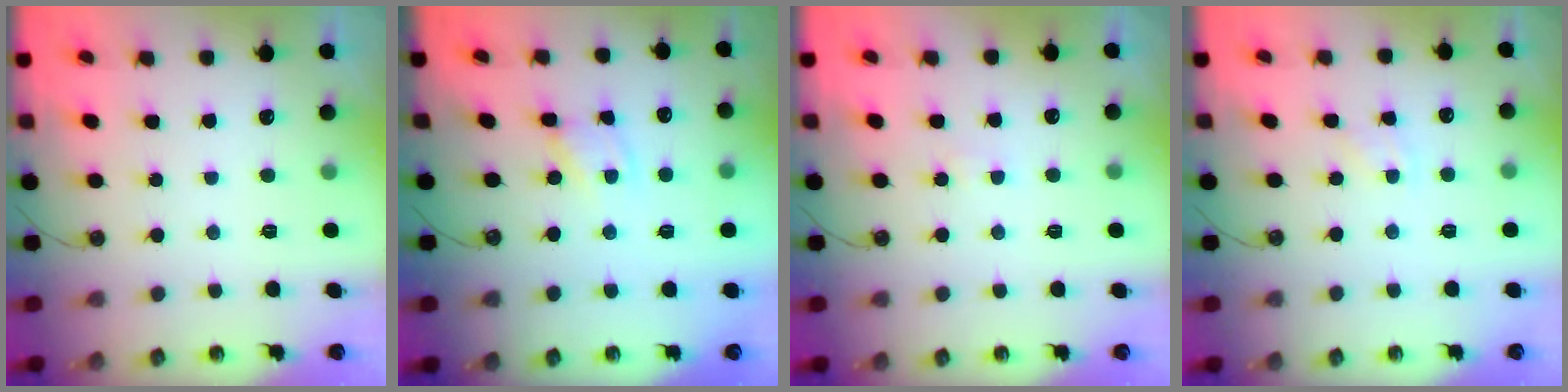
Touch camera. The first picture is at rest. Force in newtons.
{"total": 2.5, "press": 2.5, "slide": 0.1}
{"total": 1.5, "press": 1.5, "slide": 0.3}
{"total": 2.2, "press": 2.1, "slide": 0.3}